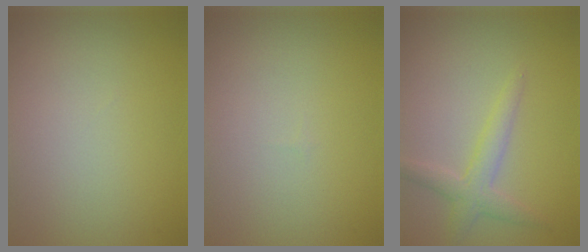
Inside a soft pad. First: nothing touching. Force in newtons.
{"total": 0.0}
{"total": 2.4, "press": 2.4, "slide": 0.1}